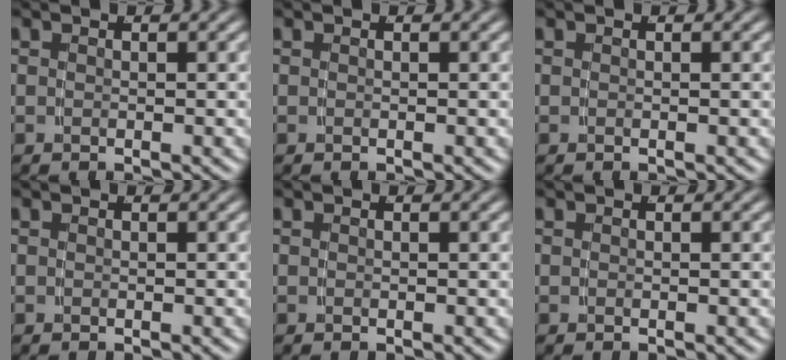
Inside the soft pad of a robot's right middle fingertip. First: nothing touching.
{"total": 0.0}
{"total": 0.0}
{"total": 0.0}
{"total": 0.0}
{"total": 0.0}